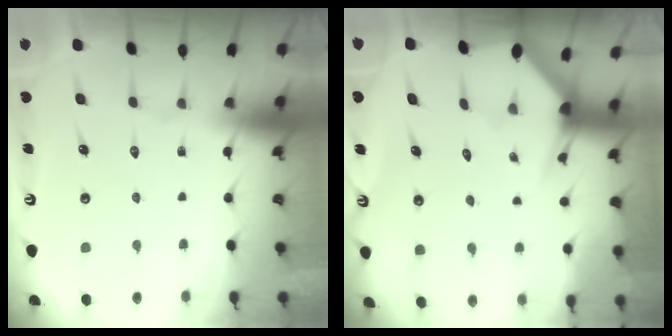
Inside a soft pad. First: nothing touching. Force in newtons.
{"total": 2.3, "press": 2.3, "slide": 0.1}